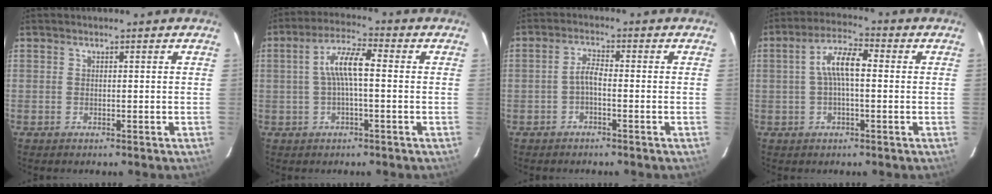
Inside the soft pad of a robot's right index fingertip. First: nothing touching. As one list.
[{"total": 6.9, "force": [0.0, 1.6, 6.7], "torque": [-0.134, 0.017, 0.001]}, {"total": 2.4, "force": [-1.2, 0.6, 2.0], "torque": [-0.046, 0.009, -0.025]}, {"total": 6.9, "force": [0.3, 2.3, 6.5], "torque": [-0.128, 0.020, 0.005]}]